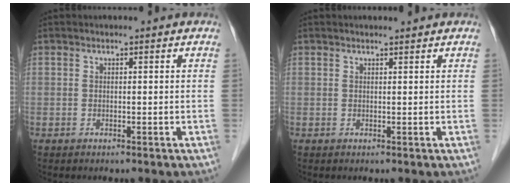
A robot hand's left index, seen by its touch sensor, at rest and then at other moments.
{"total": 1.1, "force": [1.1, 0.0, 0.3], "torque": [-0.006, 0.005, 0.020]}